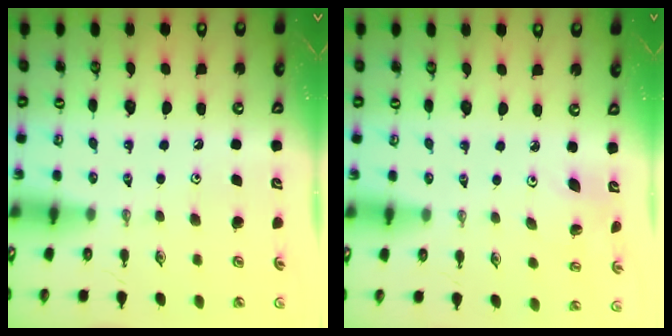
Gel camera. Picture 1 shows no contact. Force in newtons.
{"total": 2.8, "press": 2.4, "slide": 1.5}